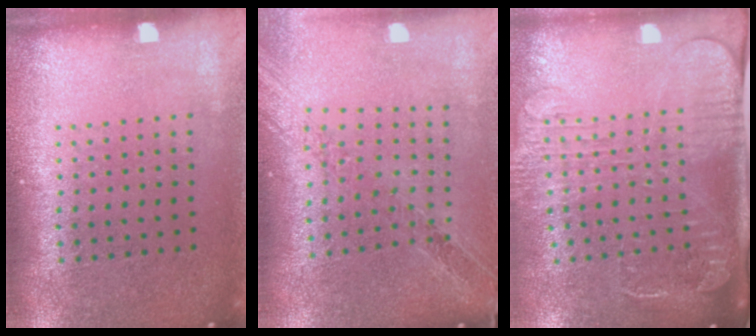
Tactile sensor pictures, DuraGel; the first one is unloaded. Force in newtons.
{"total": 1.1, "press": 1.1, "slide": 0.1}
{"total": 2.7, "press": 2.0, "slide": 1.7}